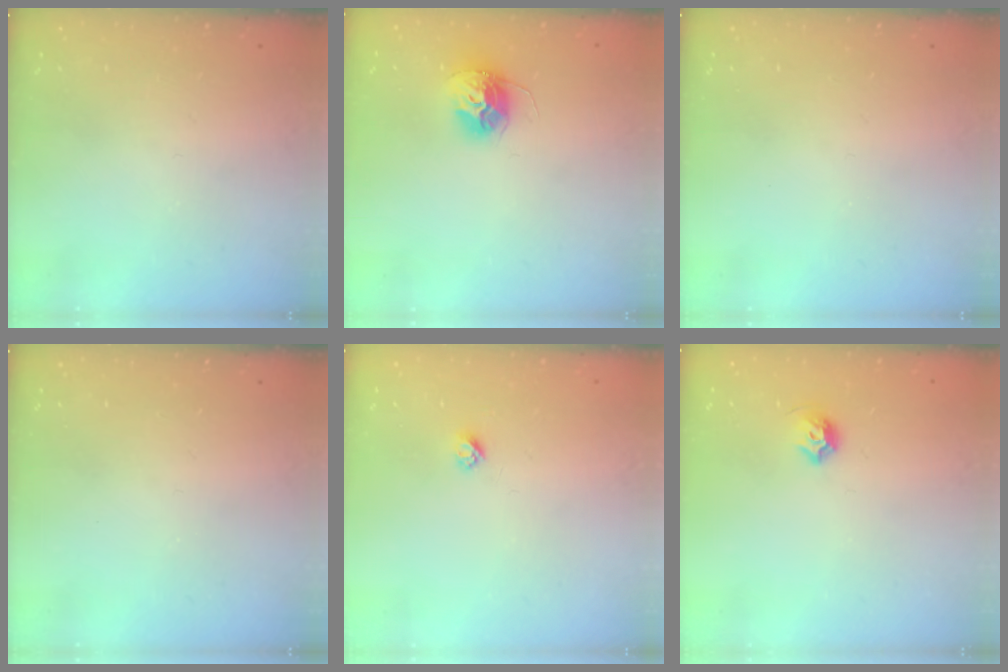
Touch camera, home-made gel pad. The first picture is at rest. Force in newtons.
{"total": 12.4, "press": 12.4, "slide": 1.0}
{"total": 0.0}
{"total": 0.0}
{"total": 2.7, "press": 2.6, "slide": 0.3}
{"total": 5.7, "press": 5.6, "slide": 1.0}